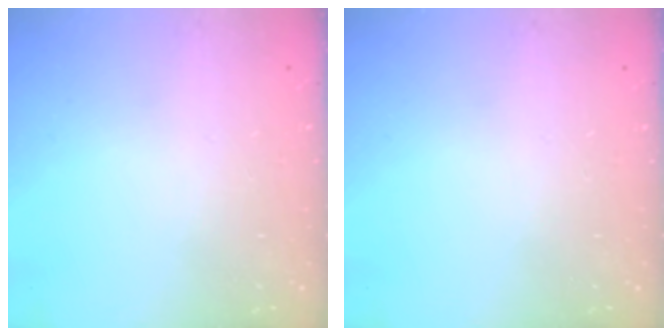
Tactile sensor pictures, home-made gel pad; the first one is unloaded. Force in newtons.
{"total": 0.0}